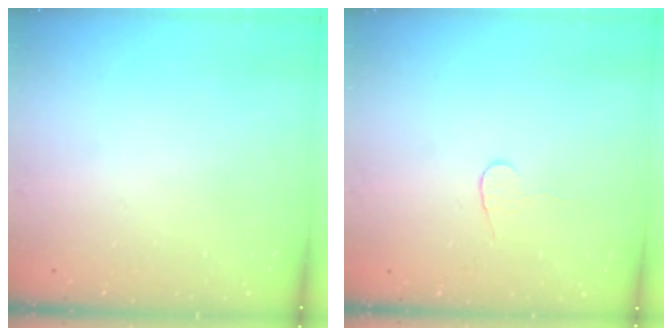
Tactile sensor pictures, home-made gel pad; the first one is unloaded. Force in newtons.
{"total": 3.8, "press": 3.8, "slide": 0.4}